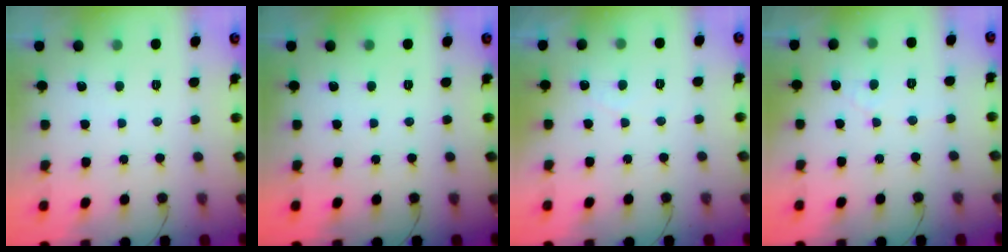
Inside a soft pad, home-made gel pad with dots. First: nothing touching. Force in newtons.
{"total": 0.0}
{"total": 1.9, "press": 1.9, "slide": 0.2}
{"total": 2.8, "press": 2.8, "slide": 0.2}